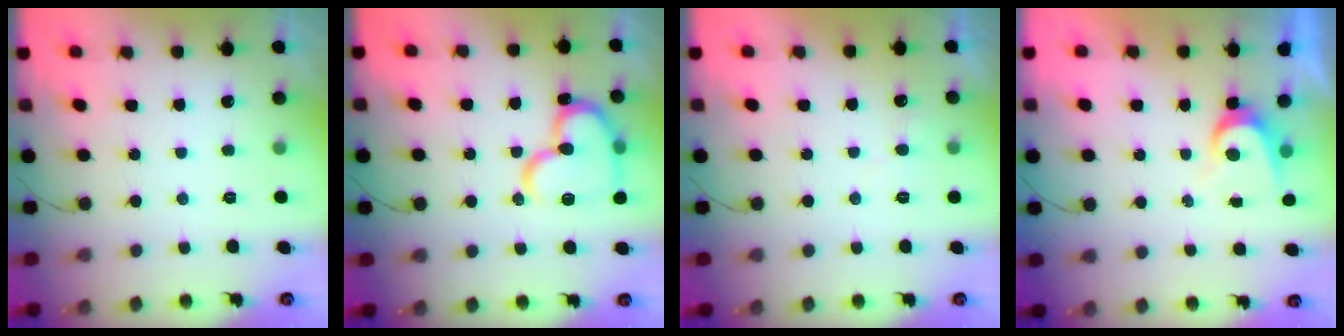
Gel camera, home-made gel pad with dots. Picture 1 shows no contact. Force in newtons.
{"total": 18.4, "press": 18.3, "slide": 1.8}
{"total": 5.7, "press": 5.7, "slide": 0.6}
{"total": 4.8, "press": 4.8, "slide": 0.4}